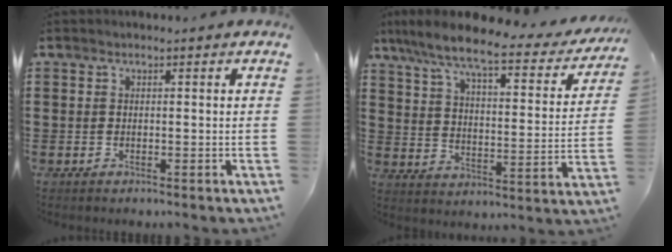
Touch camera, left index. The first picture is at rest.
{"total": 8.1, "force": [6.7, 0.7, 4.6], "torque": [-0.116, -0.041, 0.108]}